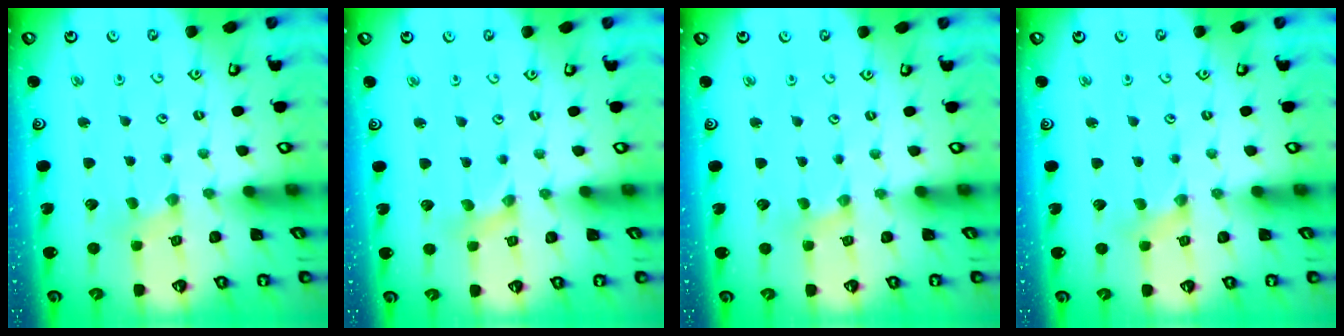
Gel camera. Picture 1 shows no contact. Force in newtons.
{"total": 0.0}
{"total": 0.6, "press": 0.6, "slide": 0.1}
{"total": 0.0}